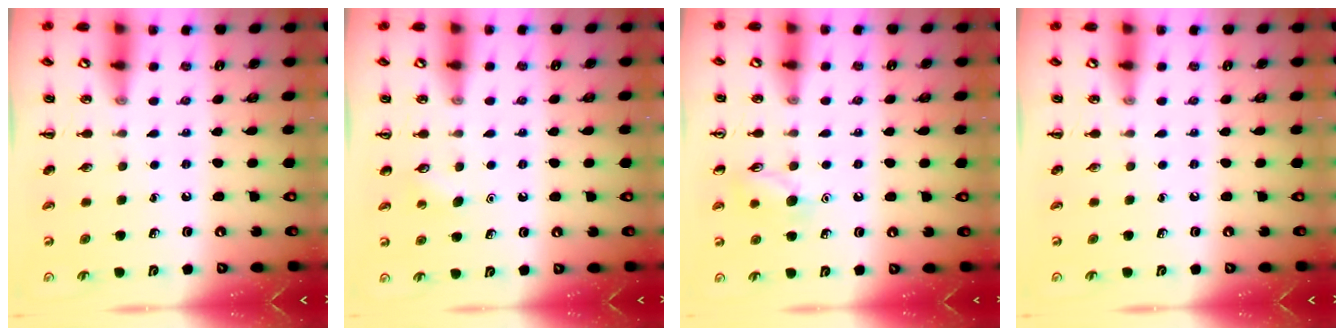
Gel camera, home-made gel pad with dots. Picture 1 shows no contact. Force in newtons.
{"total": 2.8, "press": 2.7, "slide": 0.7}
{"total": 7.9, "press": 7.9, "slide": 1.1}
{"total": 0.0}